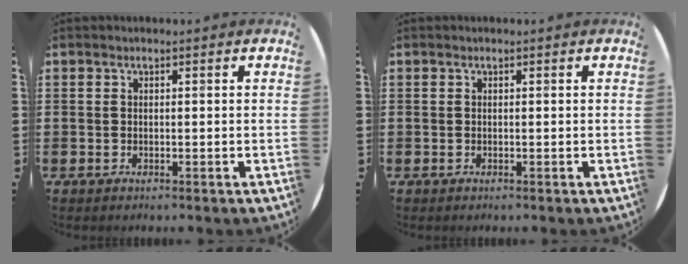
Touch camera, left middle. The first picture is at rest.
{"total": 0.0}